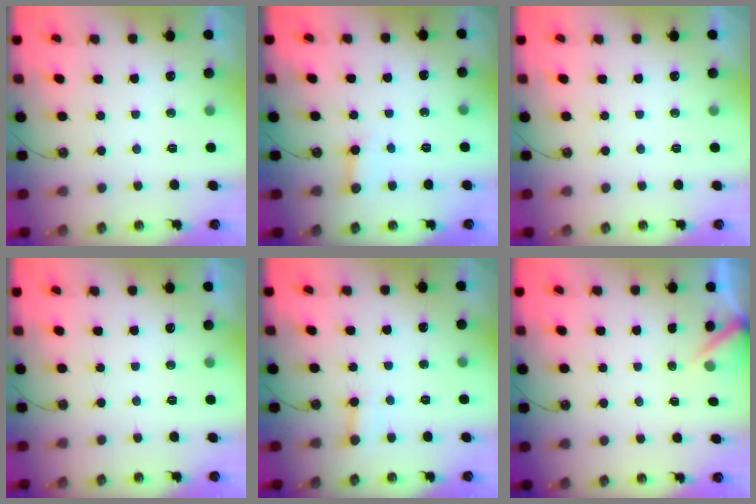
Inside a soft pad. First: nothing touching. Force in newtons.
{"total": 3.1, "press": 3.0, "slide": 0.3}
{"total": 0.0}
{"total": 0.0}
{"total": 2.2, "press": 2.2, "slide": 0.5}
{"total": 3.3, "press": 3.2, "slide": 0.3}